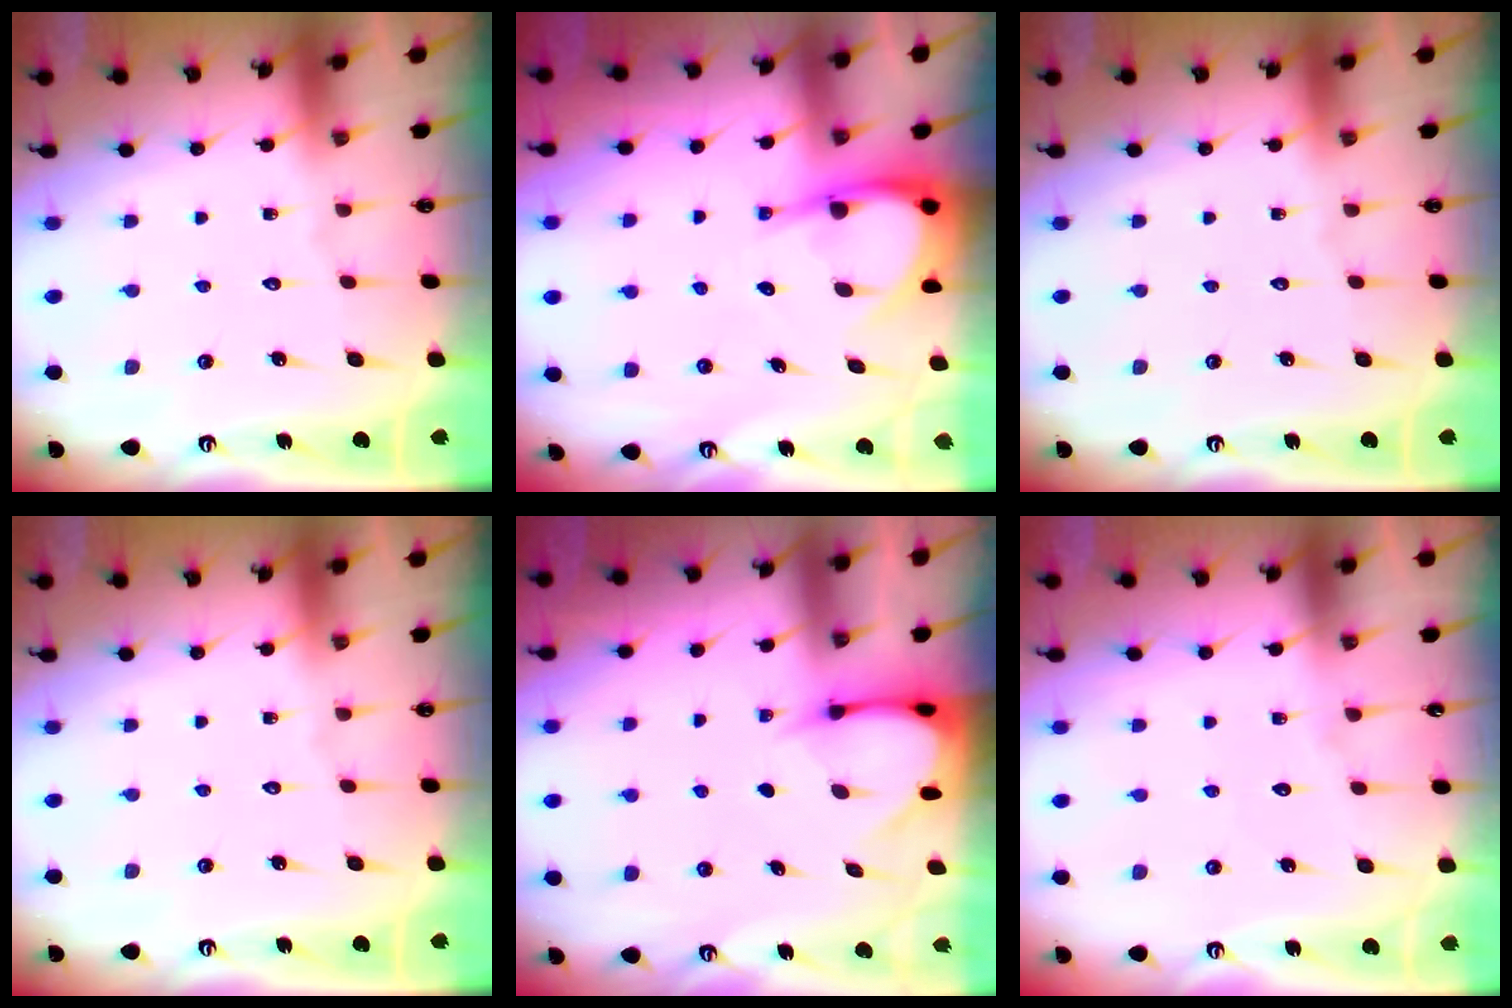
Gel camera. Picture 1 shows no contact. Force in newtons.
{"total": 5.0, "press": 5.0, "slide": 0.7}
{"total": 0.0}
{"total": 0.0}
{"total": 3.5, "press": 3.5, "slide": 0.4}
{"total": 5.4, "press": 5.3, "slide": 0.6}